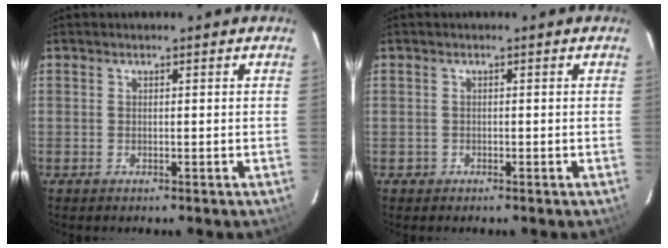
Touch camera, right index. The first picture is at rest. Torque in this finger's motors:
{"motor_torque": [-0.23, 0.22, -0.62, -0.15]}